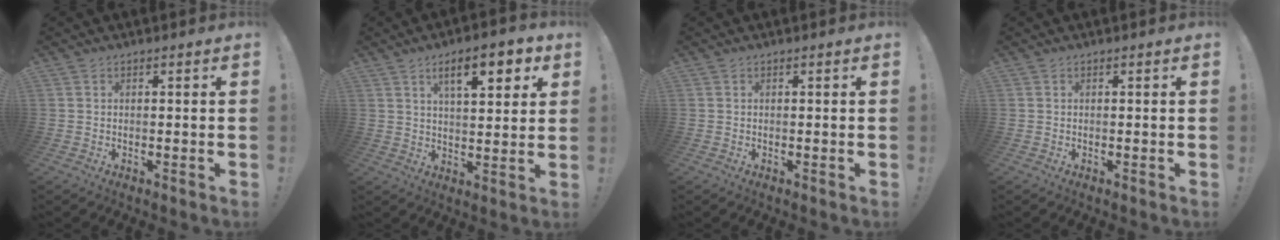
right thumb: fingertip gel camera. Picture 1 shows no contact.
{"total": 11.6, "force": [5.5, 3.8, 9.5], "torque": [-0.132, -0.017, 0.085]}
{"total": 0.0}
{"total": 0.0}